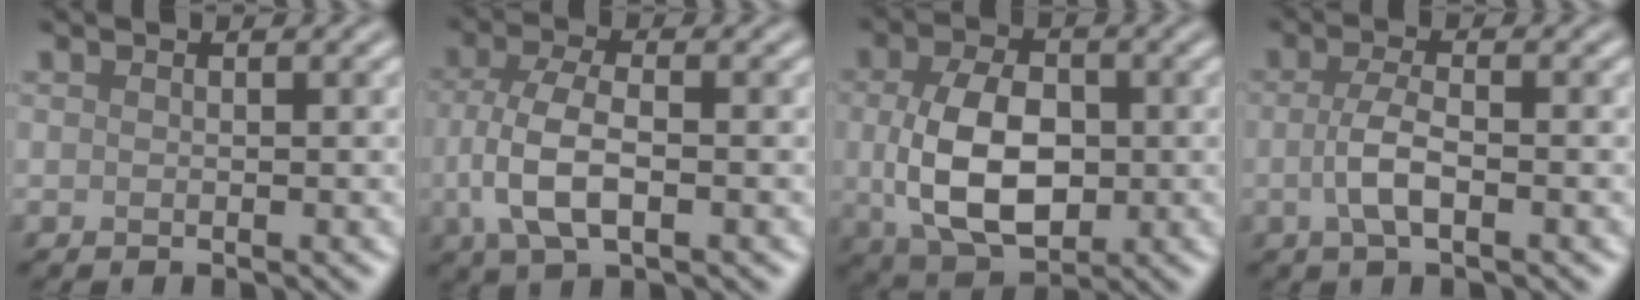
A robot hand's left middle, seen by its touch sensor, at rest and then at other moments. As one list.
[{"total": 5.5, "force": [-1.1, 2.5, 4.8], "torque": [-0.107, 0.000, -0.022]}, {"total": 8.3, "force": [-0.4, 5.3, 6.4], "torque": [-0.135, -0.008, -0.002]}, {"total": 3.0, "force": [-0.7, 1.0, 2.7], "torque": [-0.060, -0.001, -0.016]}]